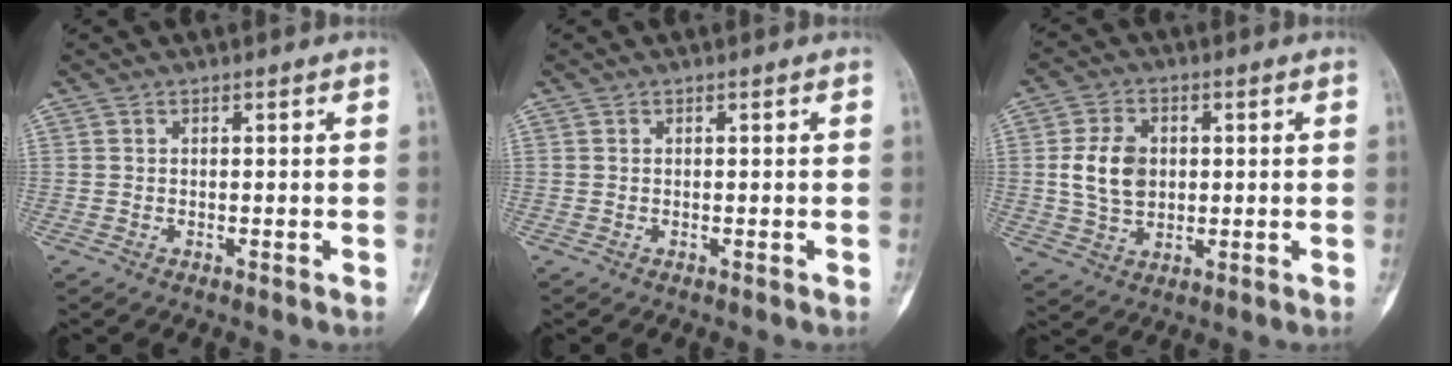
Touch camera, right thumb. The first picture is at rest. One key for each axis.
{"total": 0.0}
{"total": 8.7, "fx": 0.9, "fy": 6.3, "fz": 5.9, "tx": -0.094, "ty": 0.001, "tz": 0.020}